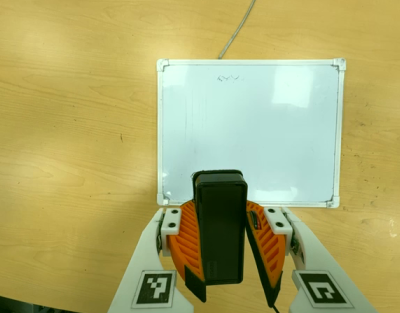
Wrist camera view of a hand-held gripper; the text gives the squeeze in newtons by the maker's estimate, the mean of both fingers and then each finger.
{"total": 8.7, "left": 9.1, "right": 8.2}